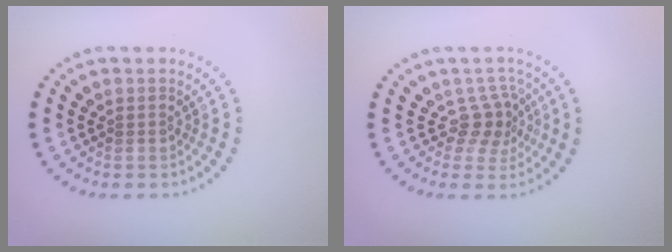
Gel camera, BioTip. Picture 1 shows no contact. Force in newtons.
{"total": 2.5, "press": 1.8, "slide": 1.7}